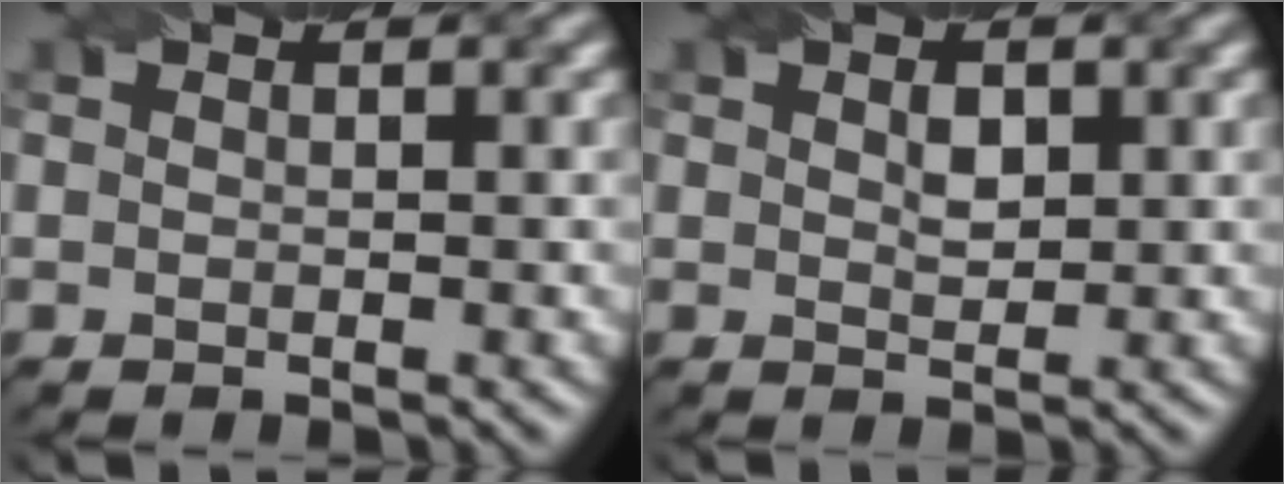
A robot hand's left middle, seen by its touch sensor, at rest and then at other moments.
{"total": 1.6, "force": [0.6, 0.9, 1.2], "torque": [-0.021, 0.000, 0.013]}